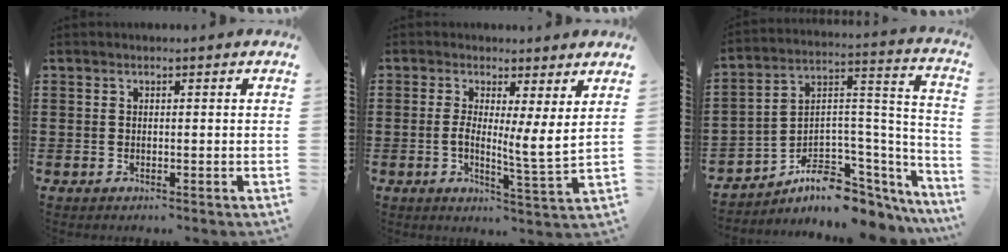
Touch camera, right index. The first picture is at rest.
{"total": 5.4, "force": [1.8, 0.2, 5.1], "torque": [-0.081, -0.026, 0.025]}
{"total": 6.7, "force": [-4.5, 3.9, 3.2], "torque": [-0.070, -0.011, -0.078]}